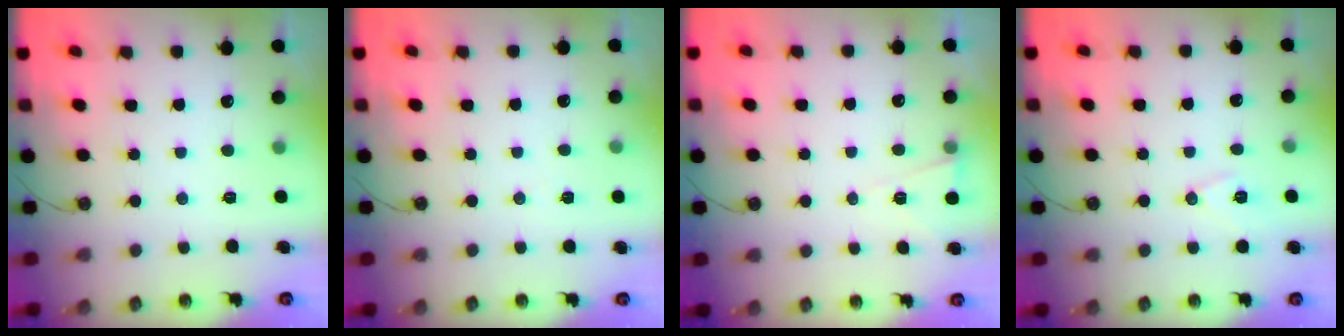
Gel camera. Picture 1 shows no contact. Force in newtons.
{"total": 4.8, "press": 1.9, "slide": 4.4}
{"total": 5.5, "press": 3.4, "slide": 4.4}
{"total": 7.6, "press": 6.7, "slide": 3.7}